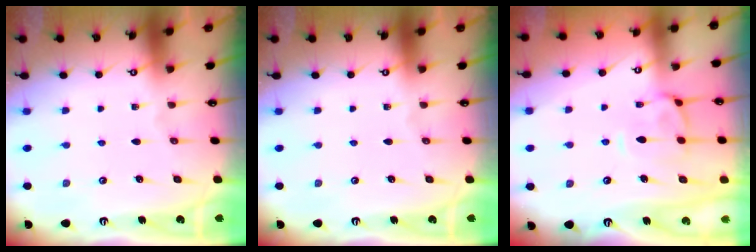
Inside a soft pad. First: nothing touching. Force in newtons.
{"total": 0.0}
{"total": 4.3, "press": 4.1, "slide": 1.3}